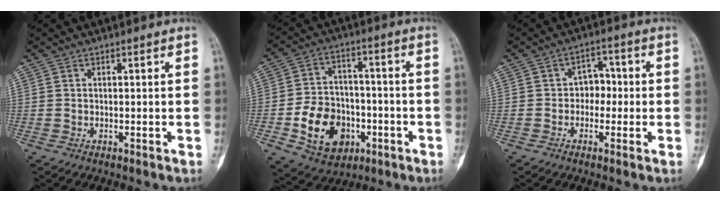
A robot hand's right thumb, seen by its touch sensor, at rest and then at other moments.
{"total": 14.2, "force": [-4.6, 10.7, 8.2], "torque": [-0.102, 0.029, -0.066]}
{"total": 4.7, "force": [-0.5, 3.7, 2.8], "torque": [-0.003, 0.018, -0.021]}